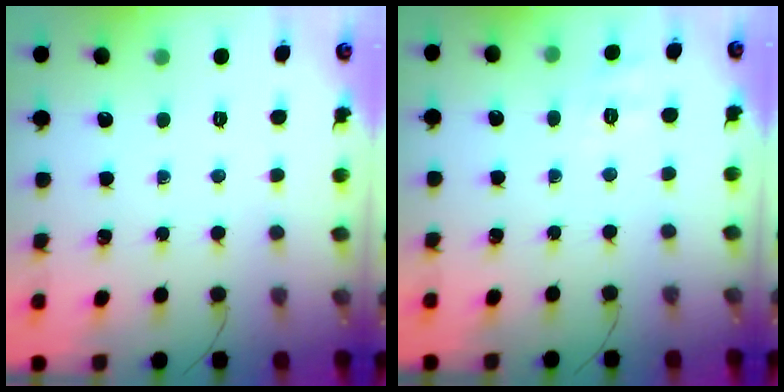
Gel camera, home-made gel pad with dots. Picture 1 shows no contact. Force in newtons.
{"total": 2.5, "press": 1.0, "slide": 2.3}